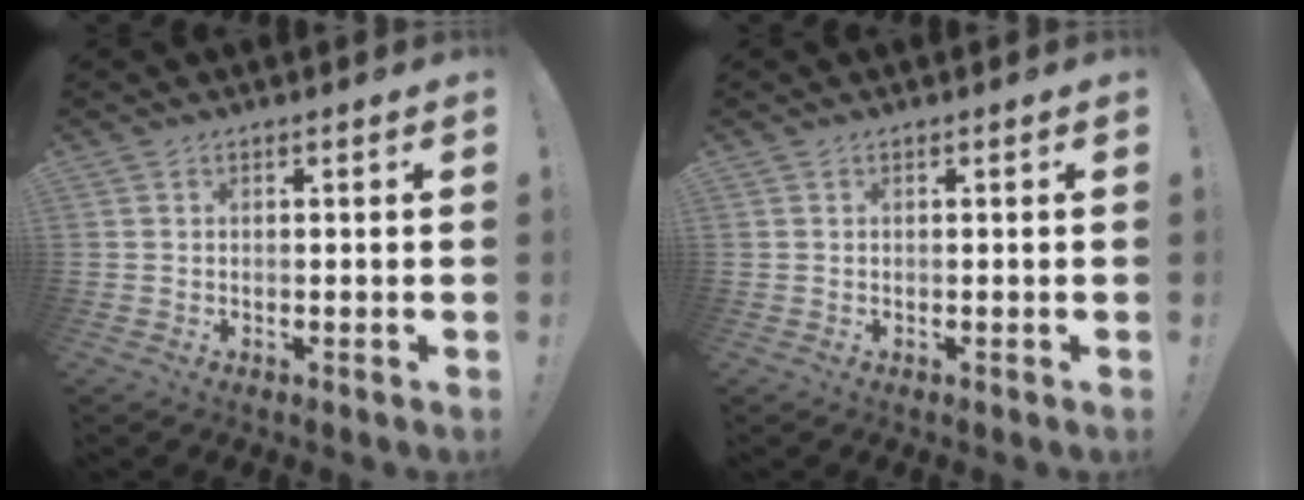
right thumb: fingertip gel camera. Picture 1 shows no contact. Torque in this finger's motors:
{"motor_torque": [0.00, 0.00, -0.12, 0.11, 0.00]}